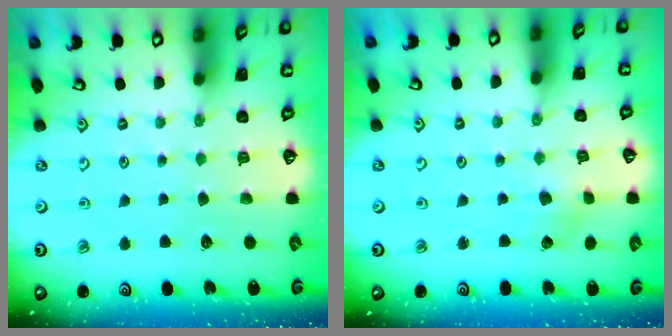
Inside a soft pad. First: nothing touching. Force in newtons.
{"total": 2.3, "press": 2.3, "slide": 0.3}